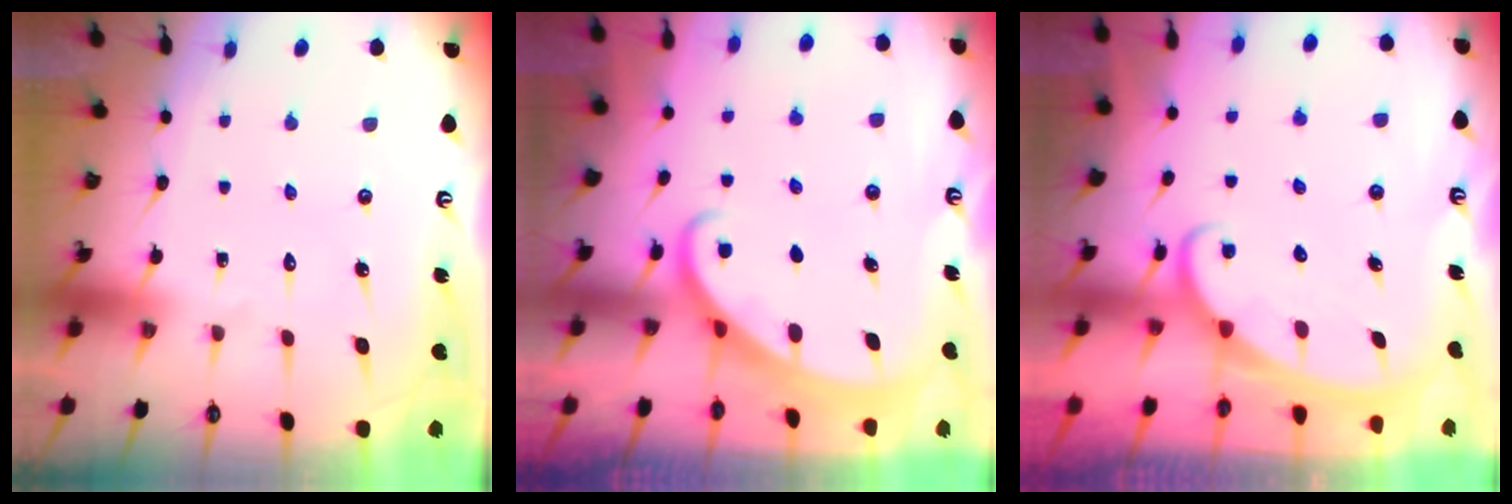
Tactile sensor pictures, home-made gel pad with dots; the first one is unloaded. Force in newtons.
{"total": 2.3, "press": 2.3, "slide": 0.2}
{"total": 2.5, "press": 2.5, "slide": 0.4}